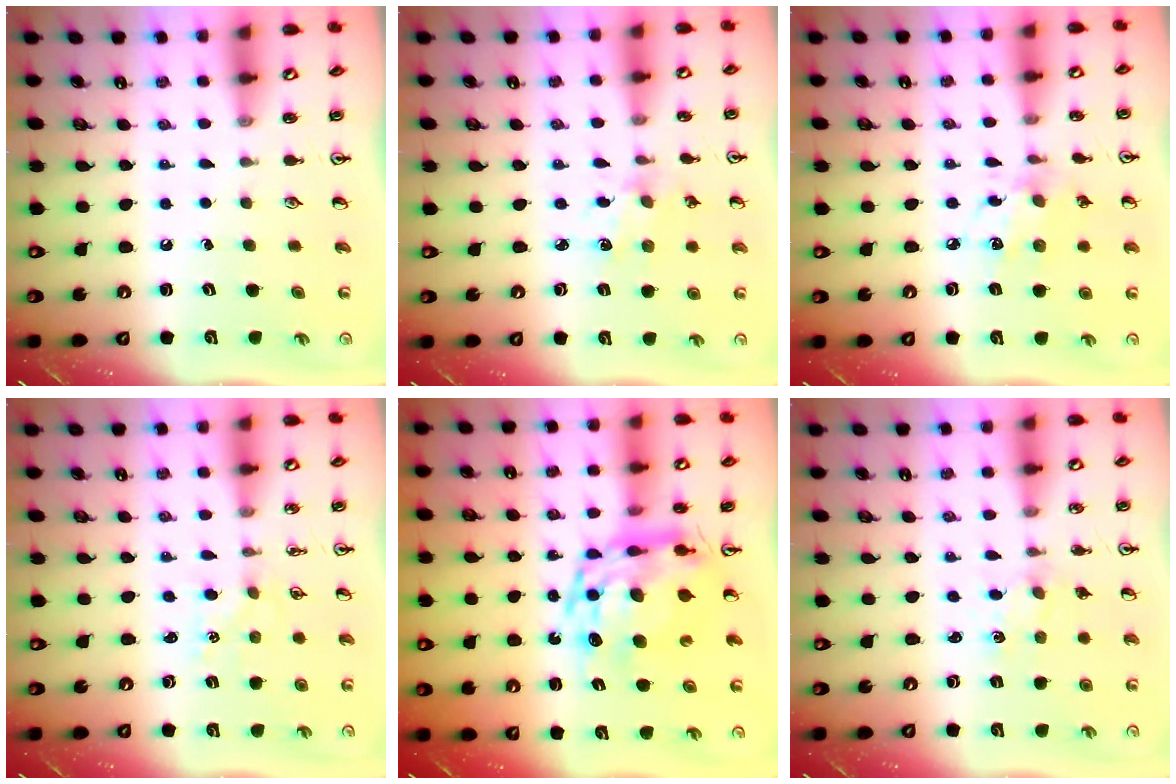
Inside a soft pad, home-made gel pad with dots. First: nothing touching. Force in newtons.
{"total": 2.5, "press": 2.5, "slide": 0.4}
{"total": 7.0, "press": 6.9, "slide": 0.6}
{"total": 2.3, "press": 2.3, "slide": 0.3}
{"total": 15.5, "press": 15.4, "slide": 1.2}
{"total": 0.6, "press": 0.6, "slide": 0.2}